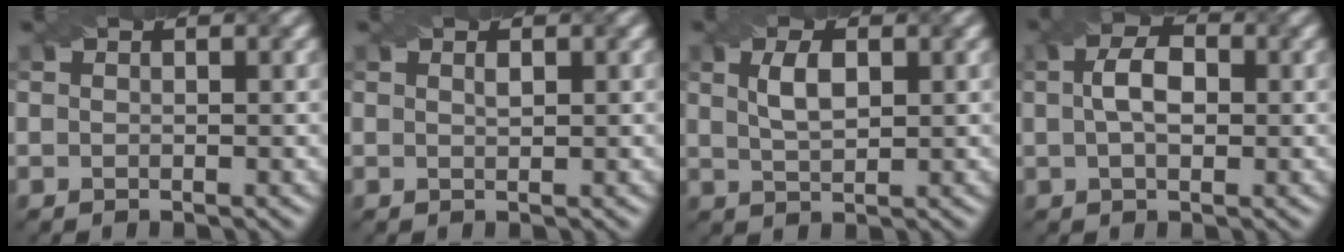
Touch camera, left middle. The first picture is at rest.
{"total": 0.5, "force": [0.2, 0.2, 0.4], "torque": [-0.010, 0.000, 0.007]}
{"total": 2.9, "force": [0.9, 1.3, 2.4], "torque": [-0.052, 0.003, 0.021]}
{"total": 3.7, "force": [0.4, 2.1, 3.0], "torque": [-0.057, 0.007, 0.002]}